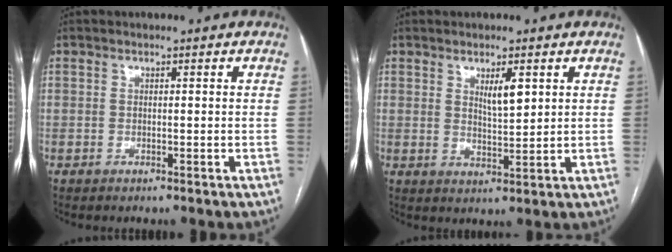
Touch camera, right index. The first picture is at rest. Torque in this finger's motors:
{"motor_torque": [0.26, 0.26, 0.09, 0.04]}